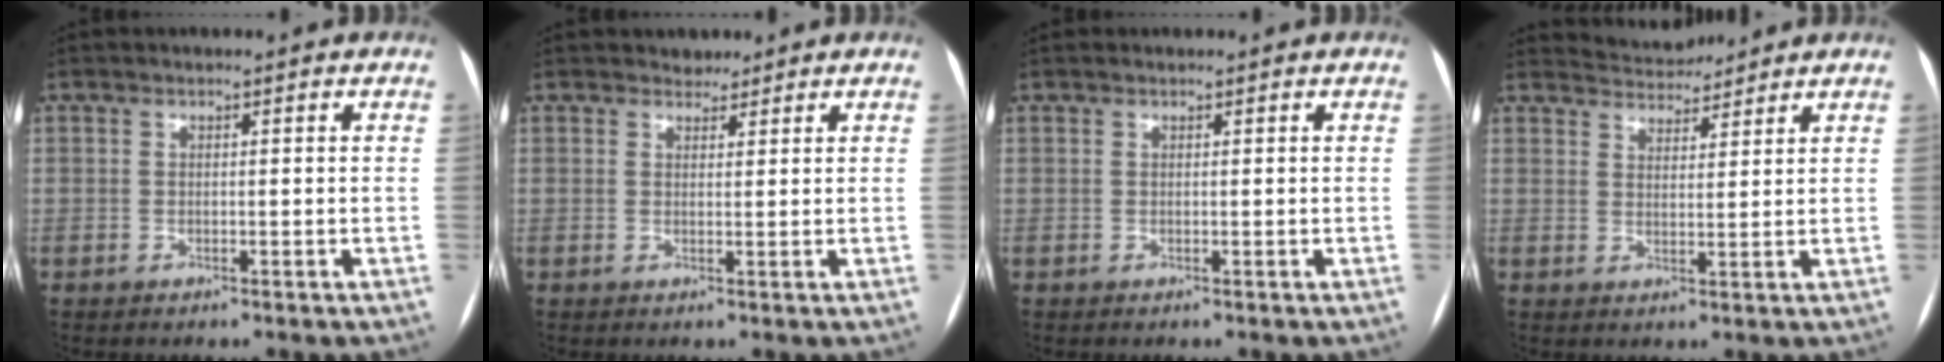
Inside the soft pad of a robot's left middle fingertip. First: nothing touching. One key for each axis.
{"total": 1.7, "fx": 1.4, "fy": 0.9, "fz": -0.1, "tx": 0.001, "ty": 0.002, "tz": 0.020}
{"total": 0.0}
{"total": 4.7, "fx": 4.7, "fy": 0.6, "fz": -0.3, "tx": -0.004, "ty": 0.015, "tz": 0.077}